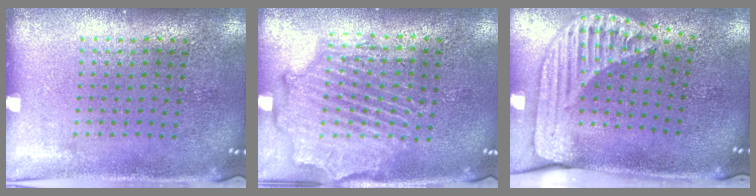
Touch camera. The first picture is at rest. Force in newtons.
{"total": 2.1, "press": 2.0, "slide": 0.4}
{"total": 2.6, "press": 1.8, "slide": 1.8}